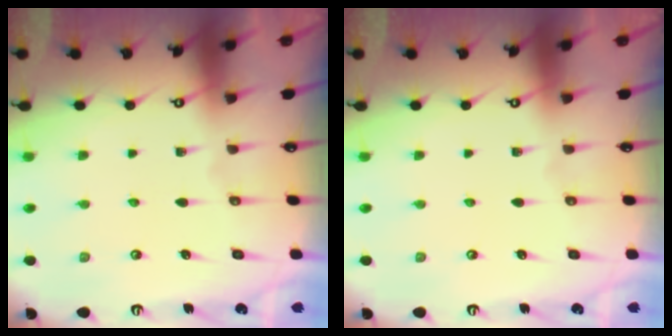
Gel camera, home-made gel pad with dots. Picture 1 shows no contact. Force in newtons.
{"total": 0.0}